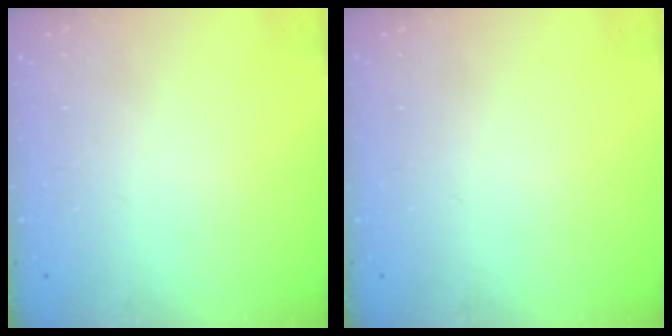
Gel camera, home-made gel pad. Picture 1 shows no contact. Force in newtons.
{"total": 0.0}